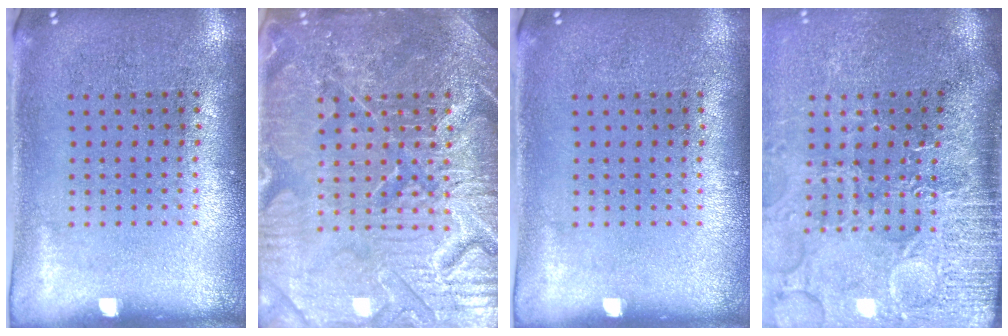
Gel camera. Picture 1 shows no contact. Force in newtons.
{"total": 7.9, "press": 7.8, "slide": 0.9}
{"total": 0.0}
{"total": 4.6, "press": 3.8, "slide": 2.6}